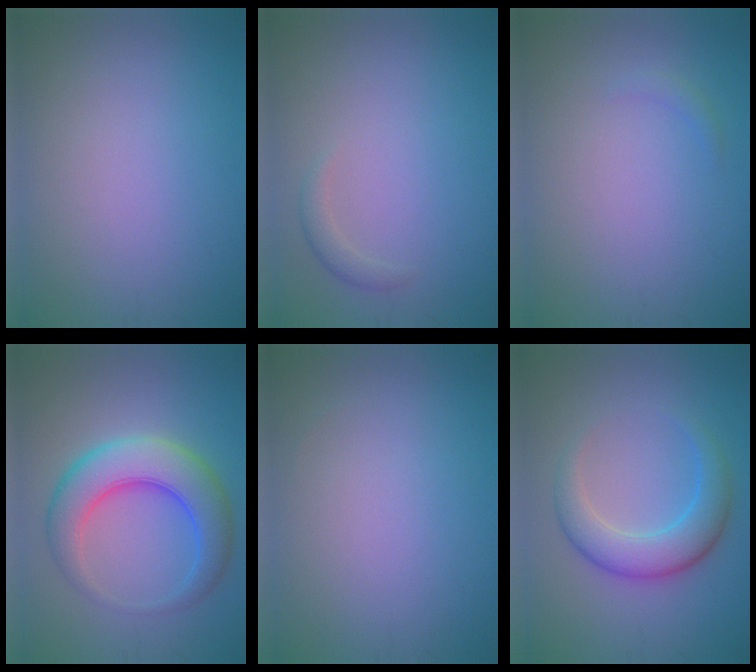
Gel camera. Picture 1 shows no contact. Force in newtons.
{"total": 1.2, "press": 1.2, "slide": 0.1}
{"total": 0.7, "press": 0.7, "slide": 0.1}
{"total": 7.0, "press": 7.0, "slide": 0.1}
{"total": 0.0}
{"total": 4.6, "press": 4.6, "slide": 0.1}